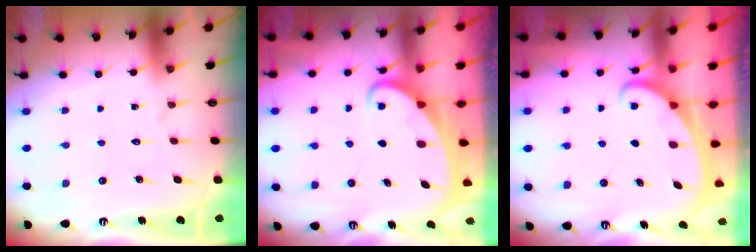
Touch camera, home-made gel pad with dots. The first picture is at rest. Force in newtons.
{"total": 2.7, "press": 2.7, "slide": 0.4}
{"total": 2.1, "press": 2.0, "slide": 0.4}